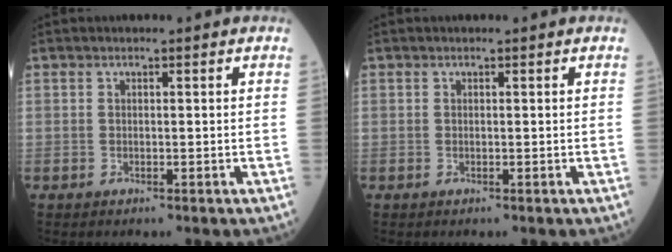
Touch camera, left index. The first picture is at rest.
{"total": 0.0}